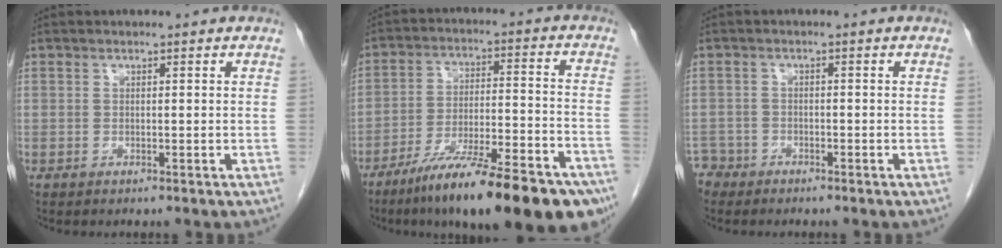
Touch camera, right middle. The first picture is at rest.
{"total": 22.5, "force": [-16.4, 3.4, 15.1], "torque": [-0.171, -0.002, -0.260]}
{"total": 3.0, "force": [-2.7, 1.3, -0.6], "torque": [0.010, 0.003, -0.054]}